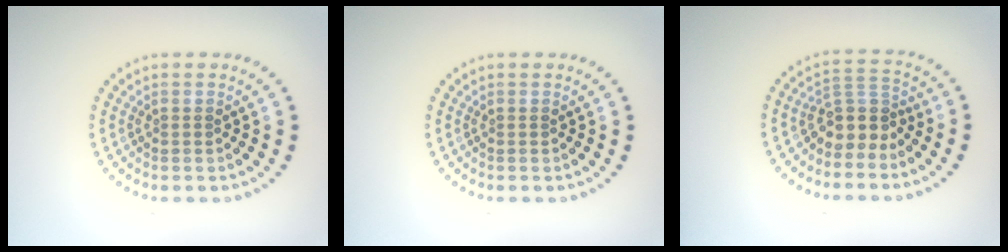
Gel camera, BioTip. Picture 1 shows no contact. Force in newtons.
{"total": 0.0}
{"total": 3.3, "press": 2.5, "slide": 2.2}